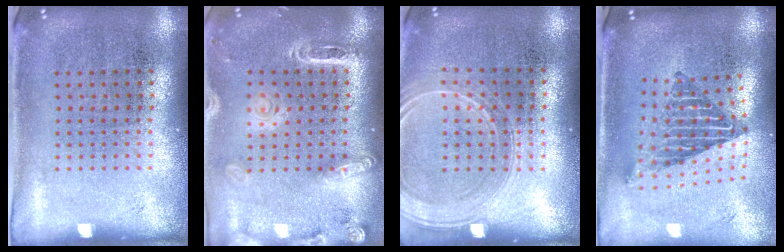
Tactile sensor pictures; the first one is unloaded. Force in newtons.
{"total": 2.0, "press": 1.8, "slide": 0.8}
{"total": 1.5, "press": 1.5, "slide": 0.4}
{"total": 2.1, "press": 1.6, "slide": 1.4}